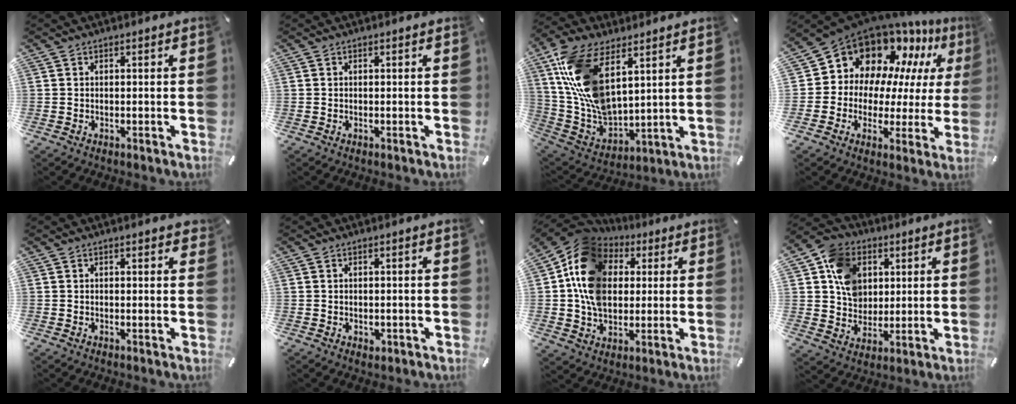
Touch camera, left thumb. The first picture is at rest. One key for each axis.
{"total": 0.0}
{"total": 16.3, "fx": 7.7, "fy": 9.1, "fz": 11.1, "tx": -0.266, "ty": -0.030, "tz": 0.142}
{"total": 13.9, "fx": 9.7, "fy": 9.5, "fz": 2.9, "tx": -0.069, "ty": -0.093, "tz": 0.182}
{"total": 1.1, "fx": 0.5, "fy": 0.5, "fz": 0.8, "tx": -0.009, "ty": 0.000, "tz": 0.007}
{"total": 1.0, "fx": -0.1, "fy": 0.9, "fz": 0.5, "tx": -0.009, "ty": 0.003, "tz": -0.003}
{"total": 15.0, "fx": 2.1, "fy": 12.5, "fz": 7.9, "tx": -0.181, "ty": 0.001, "tz": 0.034}
{"total": 11.7, "fx": 3.3, "fy": 10.1, "fz": 5.0, "tx": -0.098, "ty": 0.004, "tz": 0.070}